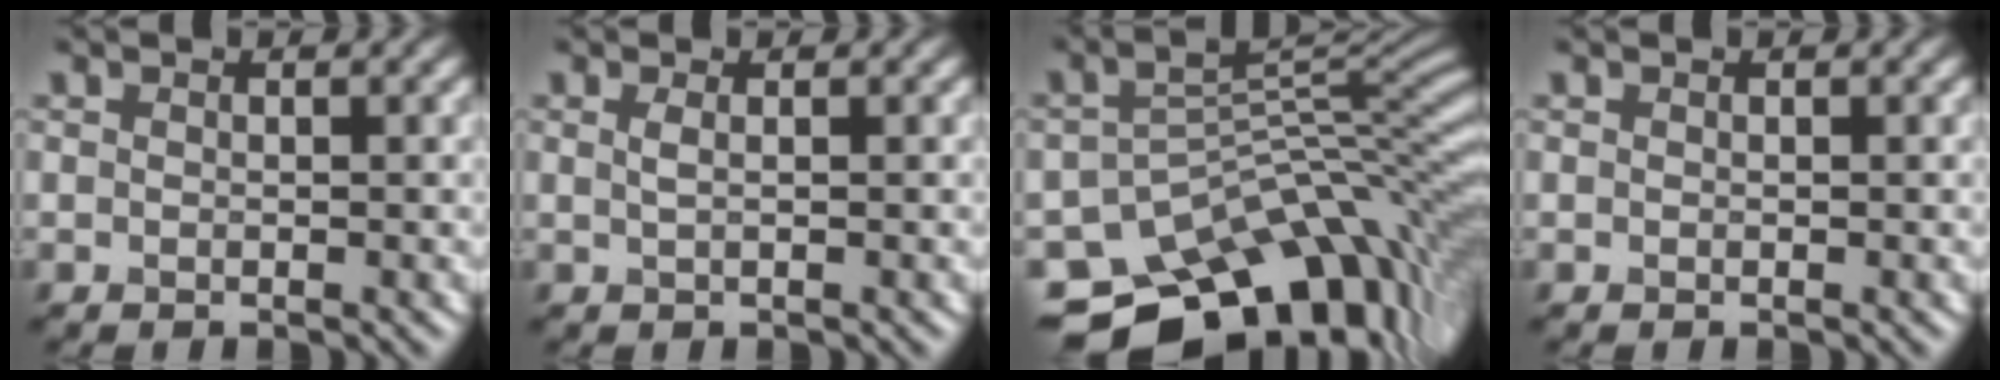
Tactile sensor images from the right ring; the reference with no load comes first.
{"total": 0.9, "force": [0.2, 0.4, 0.8], "torque": [-0.013, 0.003, 0.003]}
{"total": 14.2, "force": [-8.5, 7.7, 8.4], "torque": [-0.138, -0.009, -0.121]}
{"total": 0.0}